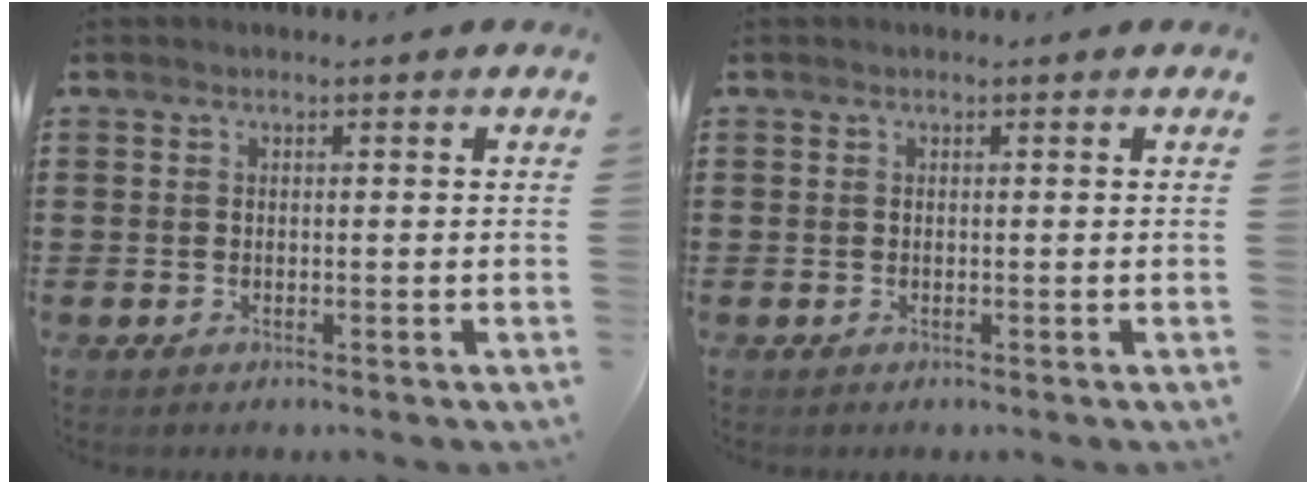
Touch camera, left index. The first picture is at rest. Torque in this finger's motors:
{"motor_torque": [0.00, 0.00, 0.00, 0.00]}